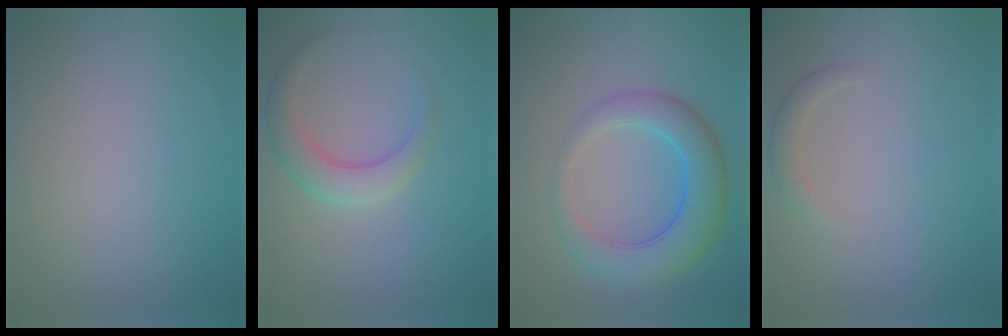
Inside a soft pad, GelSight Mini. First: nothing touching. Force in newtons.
{"total": 3.1, "press": 3.1, "slide": 0.3}
{"total": 6.2, "press": 6.2, "slide": 0.3}
{"total": 1.4, "press": 1.4, "slide": 0.1}